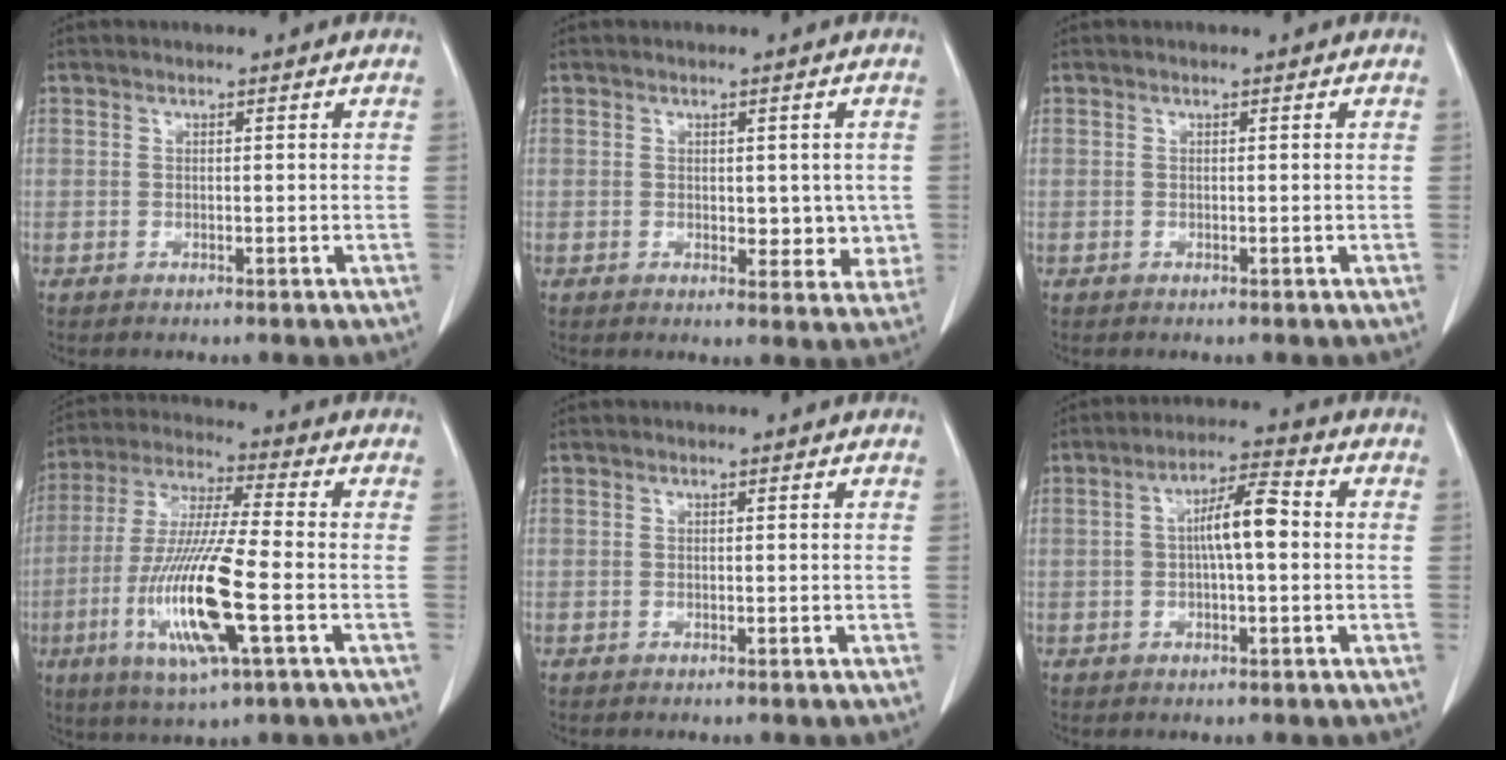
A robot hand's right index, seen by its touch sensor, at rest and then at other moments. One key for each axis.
{"total": 4.9, "fx": 0.1, "fy": 3.0, "fz": 3.9, "tx": -0.024, "ty": -0.003, "tz": 0.008}
{"total": 0.0}
{"total": 16.0, "fx": -4.5, "fy": 1.1, "fz": 15.3, "tx": -0.311, "ty": -0.019, "tz": -0.082}
{"total": 0.0}
{"total": 6.9, "fx": 0.4, "fy": 1.7, "fz": 6.7, "tx": -0.117, "ty": 0.023, "tz": 0.006}